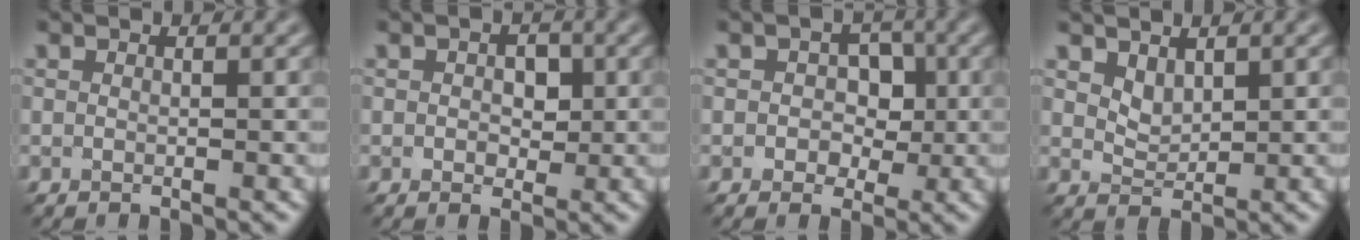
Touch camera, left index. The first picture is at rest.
{"total": 2.2, "force": [0.2, 1.5, 1.5], "torque": [-0.022, -0.001, 0.000]}
{"total": 2.9, "force": [-0.1, 2.4, 1.6], "torque": [-0.004, 0.000, -0.014]}
{"total": 1.6, "force": [1.2, 0.9, 0.7], "torque": [-0.014, -0.005, 0.029]}